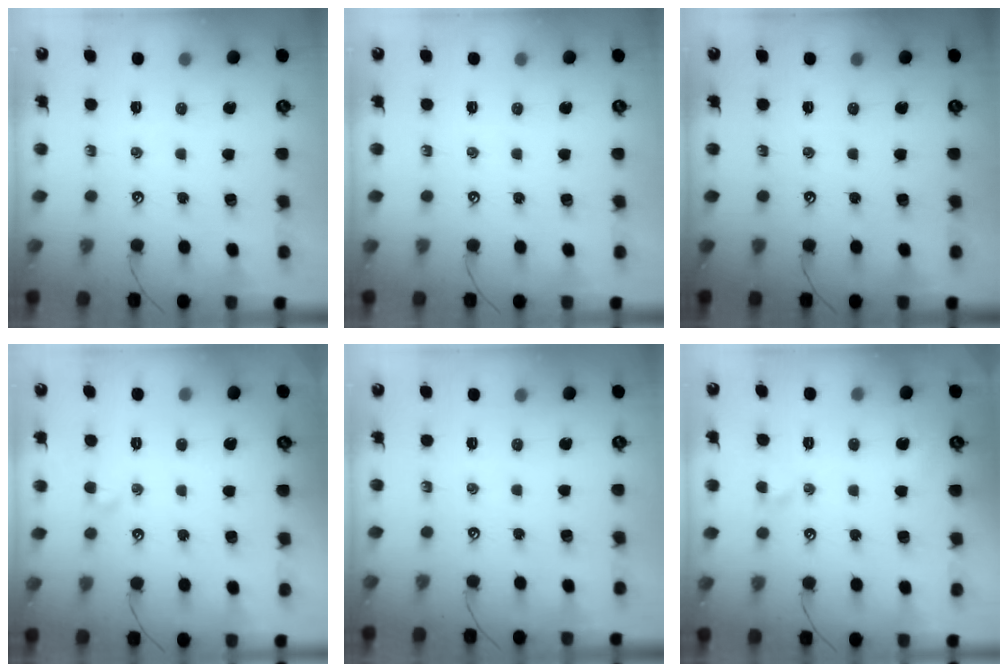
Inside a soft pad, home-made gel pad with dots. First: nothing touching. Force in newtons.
{"total": 0.0}
{"total": 0.0}
{"total": 1.0, "press": 1.0, "slide": 0.4}
{"total": 0.0}
{"total": 1.7, "press": 1.6, "slide": 0.6}